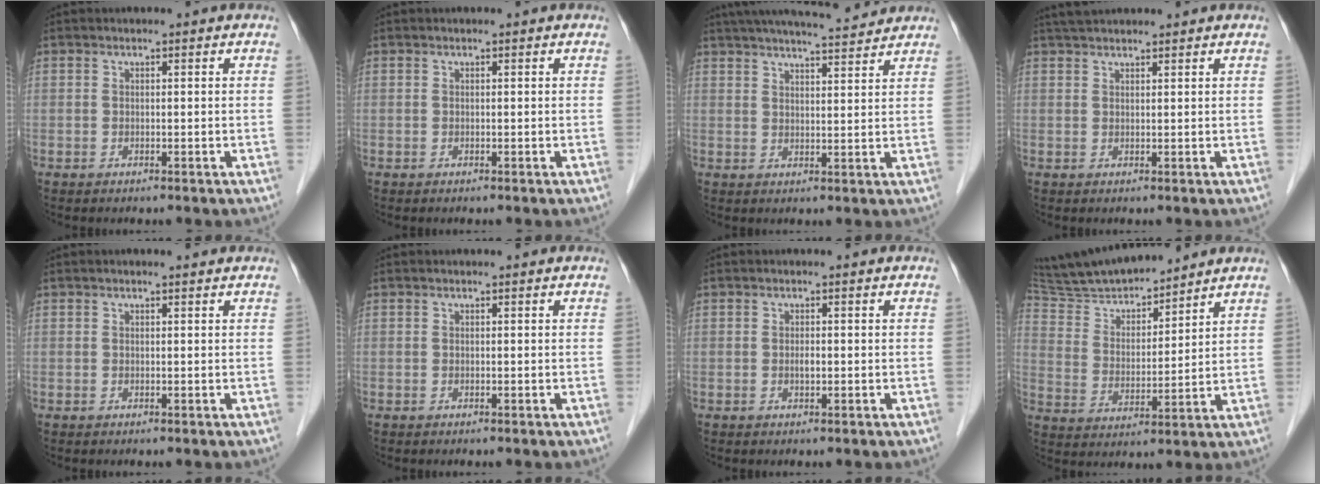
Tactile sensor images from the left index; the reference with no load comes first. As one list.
[{"total": 0.0}, {"total": 10.8, "force": [9.5, 1.0, 4.9], "torque": [-0.080, 0.005, 0.125]}, {"total": 2.4, "force": [1.8, 0.4, 1.5], "torque": [-0.019, 0.020, 0.029]}, {"total": 1.5, "force": [-1.5, 0.0, 0.3], "torque": [-0.004, -0.008, -0.032]}, {"total": 1.1, "force": [-1.1, 0.0, -0.1], "torque": [0.004, -0.008, -0.021]}, {"total": 2.4, "force": [-2.3, 0.2, 0.6], "torque": [-0.009, -0.016, -0.043]}, {"total": 11.1, "force": [10.2, 1.6, 4.1], "torque": [-0.078, -0.001, 0.192]}]